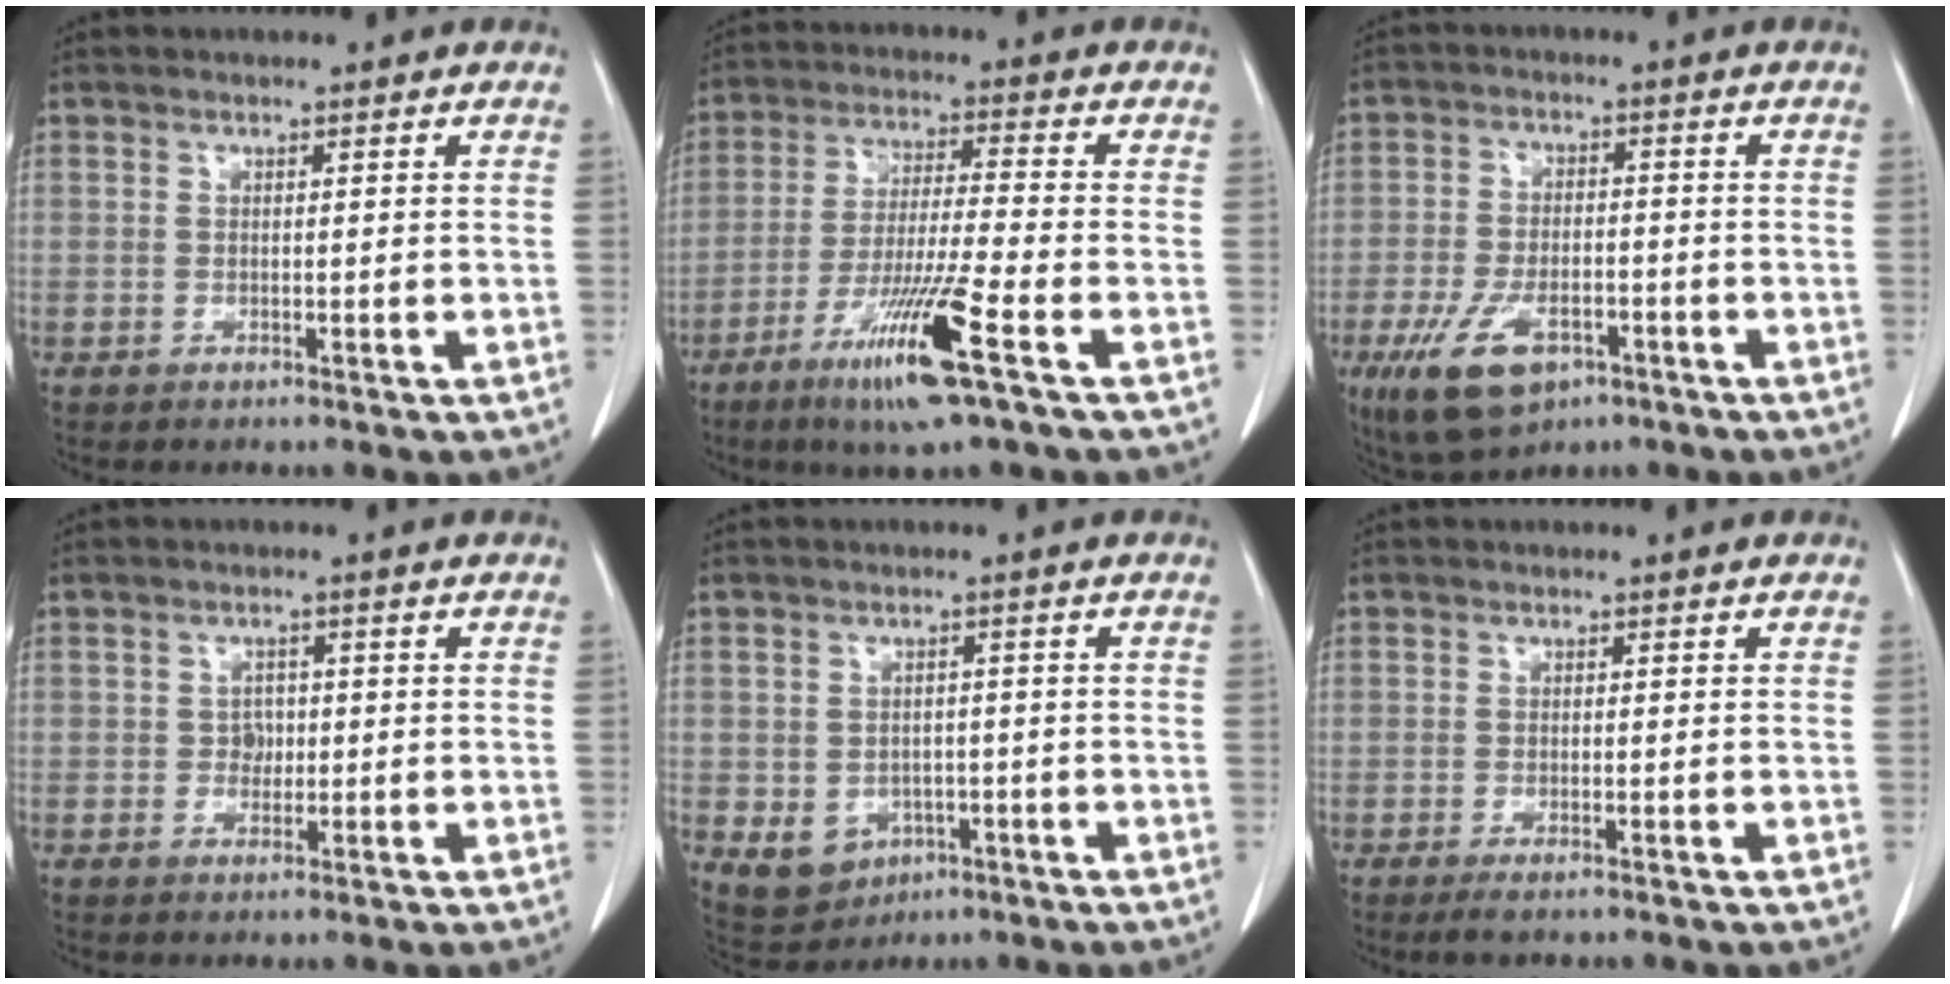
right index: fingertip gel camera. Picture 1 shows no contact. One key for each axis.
{"total": 12.3, "fx": -6.3, "fy": -0.6, "fz": 10.5, "tx": -0.203, "ty": -0.030, "tz": -0.117}
{"total": 10.0, "fx": -5.1, "fy": 5.2, "fz": 6.8, "tx": -0.132, "ty": -0.005, "tz": -0.078}
{"total": 1.9, "fx": -0.1, "fy": 1.6, "fz": 1.0, "tx": -0.013, "ty": 0.004, "tz": -0.002}
{"total": 5.8, "fx": -1.8, "fy": 5.2, "fz": 2.0, "tx": -0.030, "ty": 0.004, "tz": -0.011}
{"total": 1.6, "fx": -1.1, "fy": 0.2, "fz": 1.1, "tx": -0.019, "ty": -0.004, "tz": -0.017}